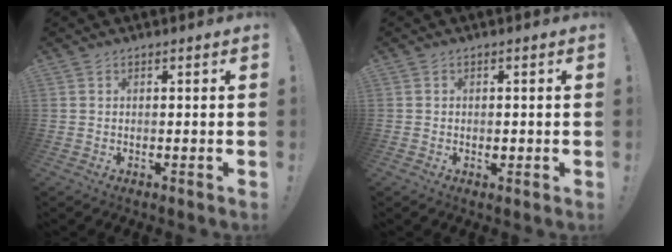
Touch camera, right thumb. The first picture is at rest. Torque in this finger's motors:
{"motor_torque": [2.46, 1.28, 0.42, -0.77, 0.07]}